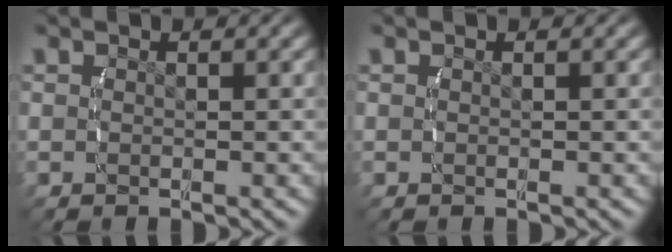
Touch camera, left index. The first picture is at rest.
{"total": 0.0}